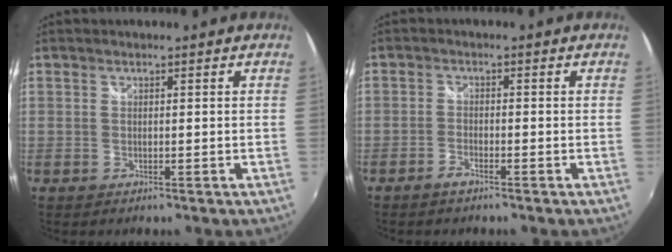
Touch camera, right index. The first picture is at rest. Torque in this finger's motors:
{"motor_torque": [0.10, -0.05, 0.01, 0.00]}